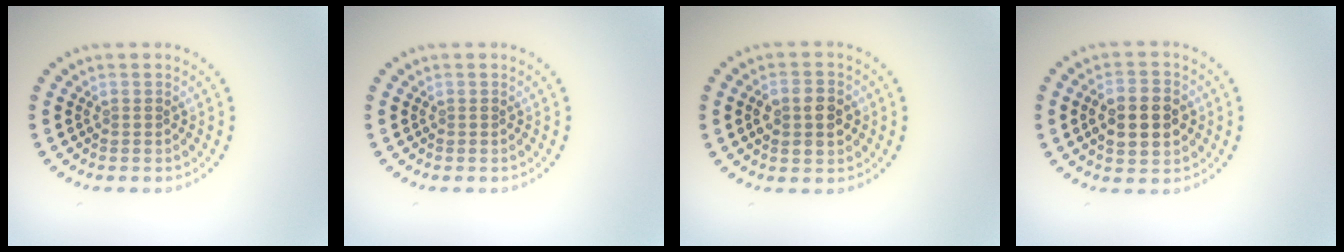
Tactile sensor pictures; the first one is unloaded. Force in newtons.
{"total": 0.0}
{"total": 3.6, "press": 3.6, "slide": 0.2}
{"total": 5.3, "press": 5.3, "slide": 0.2}